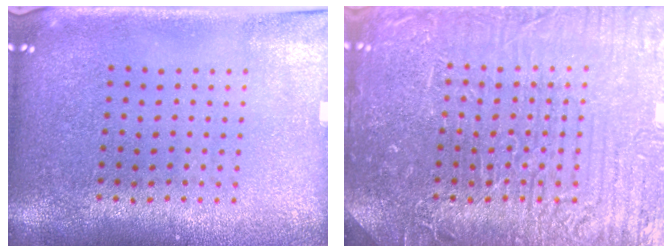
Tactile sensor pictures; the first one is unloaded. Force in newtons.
{"total": 7.8, "press": 7.8, "slide": 1.0}